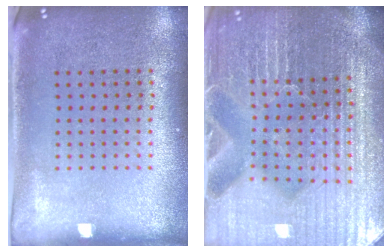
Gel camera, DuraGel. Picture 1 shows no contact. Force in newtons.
{"total": 6.3, "press": 5.6, "slide": 2.8}